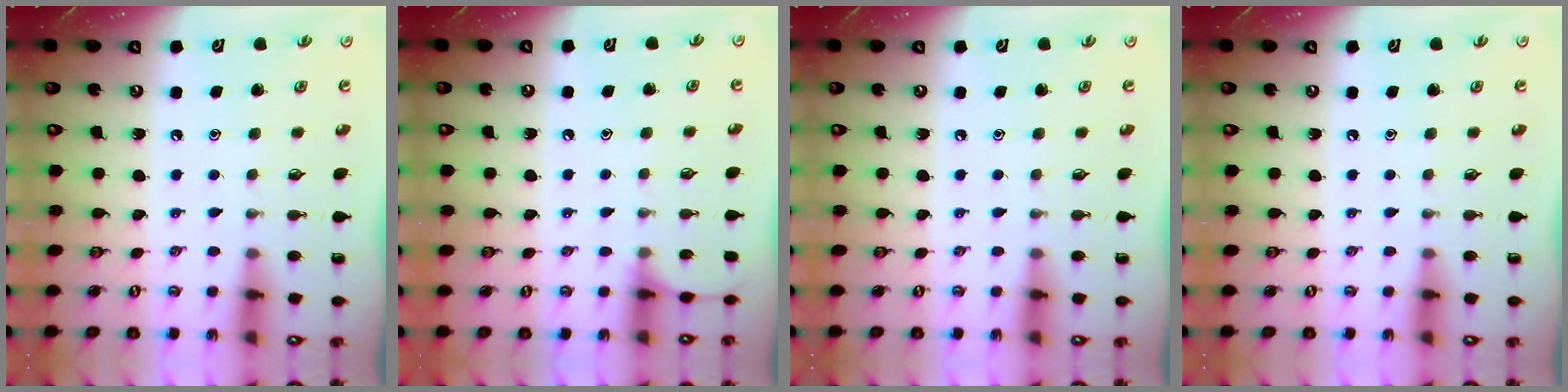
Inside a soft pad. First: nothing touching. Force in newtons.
{"total": 5.9, "press": 5.8, "slide": 0.7}
{"total": 0.0}
{"total": 0.0}